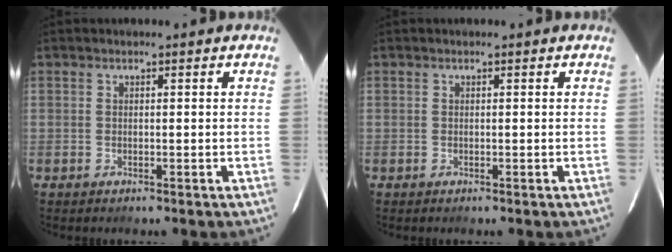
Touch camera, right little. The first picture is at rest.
{"total": 0.0}